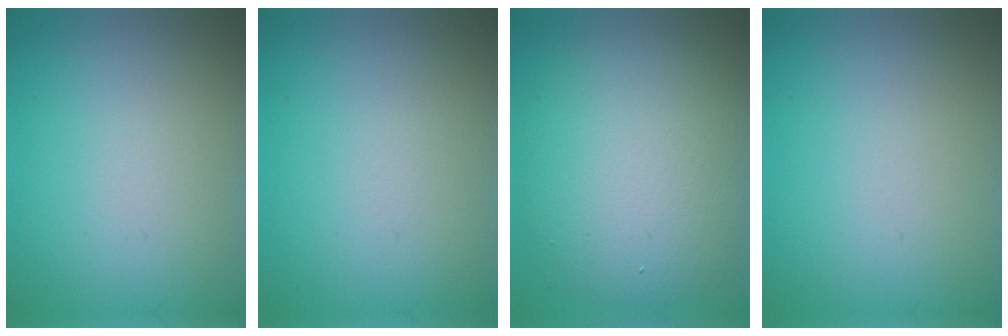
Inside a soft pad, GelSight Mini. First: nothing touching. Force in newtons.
{"total": 0.0}
{"total": 9.5, "press": 9.5, "slide": 0.3}
{"total": 0.0}